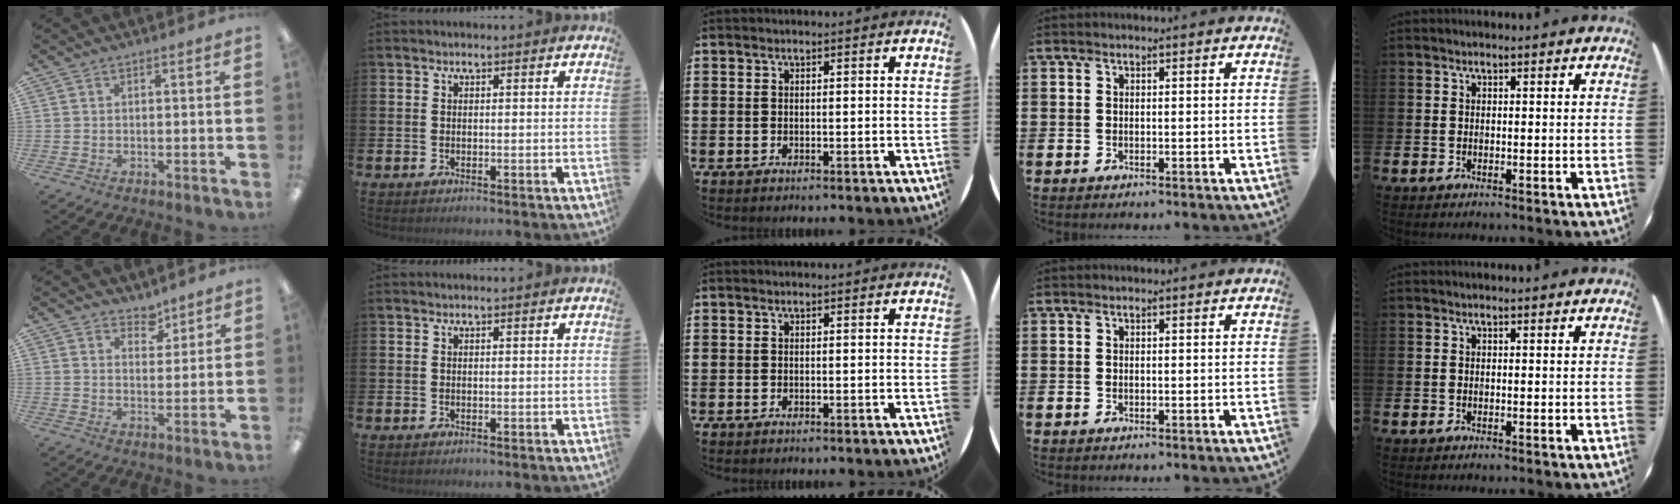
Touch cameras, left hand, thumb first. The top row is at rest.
{"thumb": {"total": 4.7, "force": [4.0, 2.4, 0.9], "torque": [0.003, -0.028, 0.070]}}